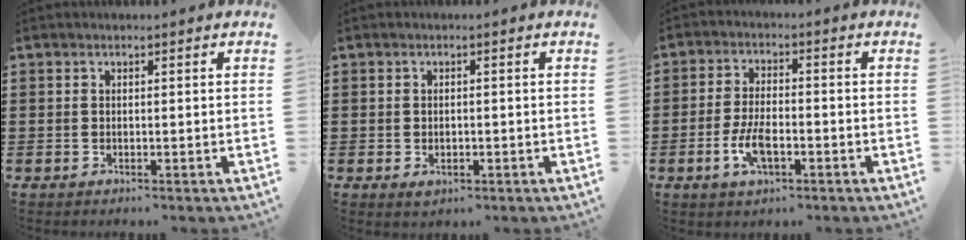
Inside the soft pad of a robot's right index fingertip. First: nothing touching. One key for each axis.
{"total": 1.1, "fx": -0.4, "fy": 0.8, "fz": 0.6, "tx": -0.014, "ty": 0.001, "tz": -0.007}
{"total": 5.7, "fx": -2.1, "fy": 2.6, "fz": 4.6, "tx": -0.105, "ty": -0.001, "tz": -0.043}